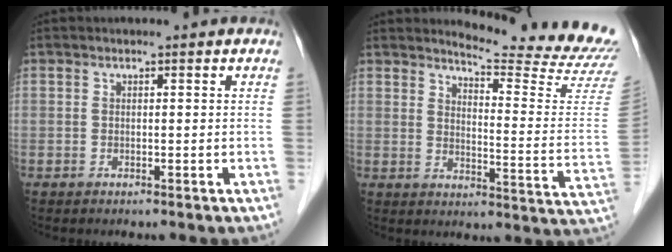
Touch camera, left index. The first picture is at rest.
{"total": 17.2, "force": [16.7, -1.4, 3.9], "torque": [-0.059, -0.141, 0.188]}